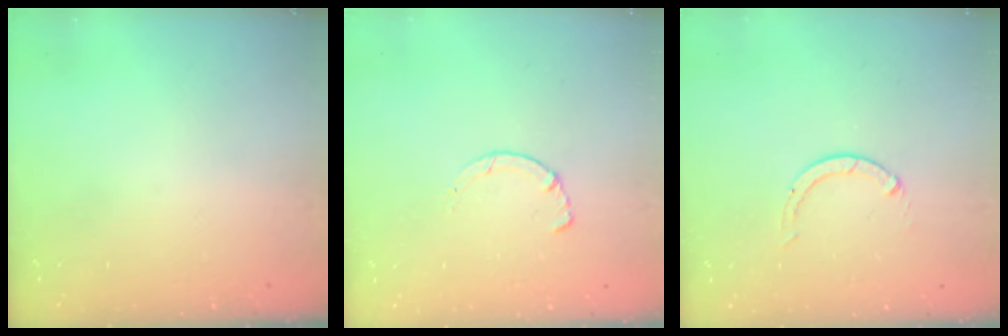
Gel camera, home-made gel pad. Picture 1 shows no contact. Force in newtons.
{"total": 1.4, "press": 1.4, "slide": 0.3}
{"total": 0.0}